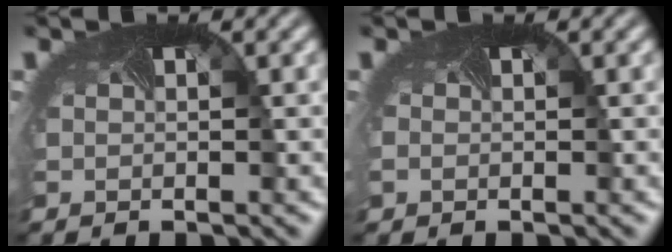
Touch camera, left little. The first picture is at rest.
{"total": 1.1, "force": [-0.3, 1.0, 0.4], "torque": [-0.011, 0.000, 0.000]}